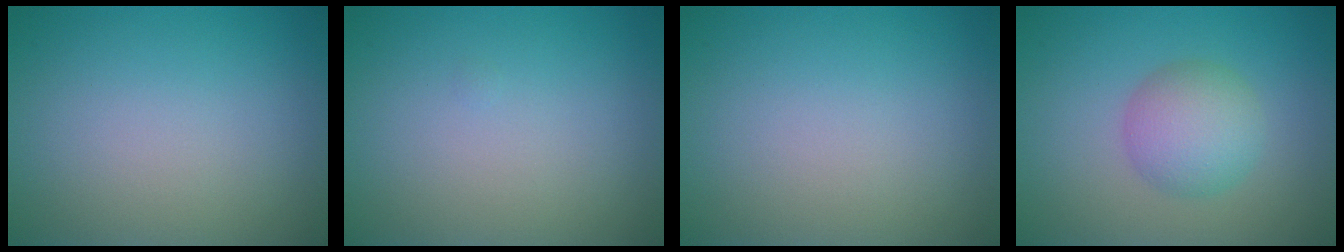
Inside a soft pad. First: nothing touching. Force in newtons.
{"total": 0.0}
{"total": 0.0}
{"total": 3.9, "press": 3.9, "slide": 0.2}